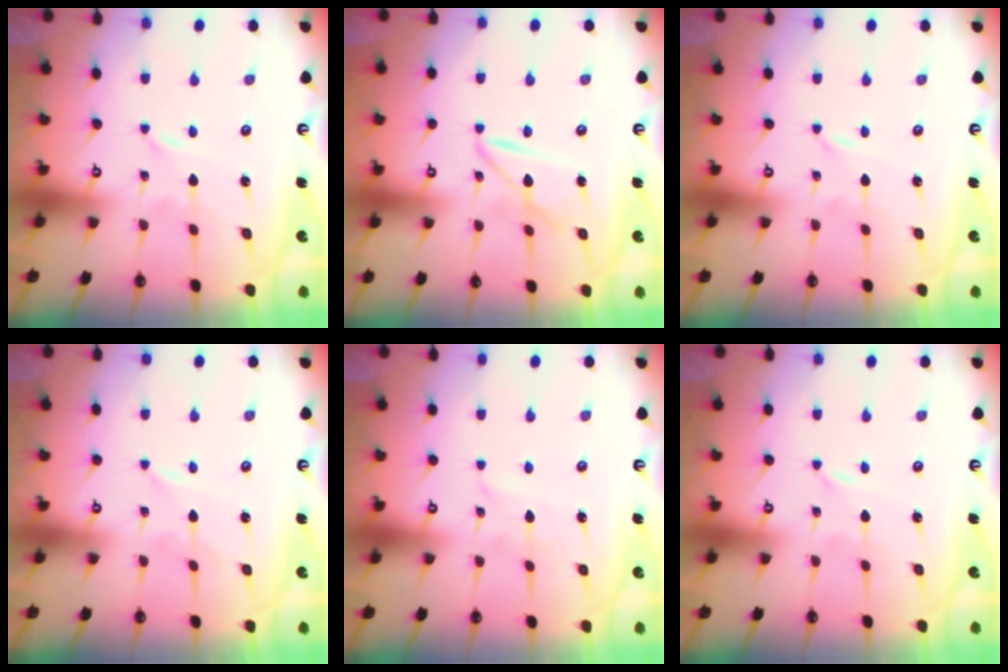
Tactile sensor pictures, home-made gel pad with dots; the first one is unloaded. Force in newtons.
{"total": 9.1, "press": 9.1, "slide": 0.8}
{"total": 0.0}
{"total": 1.7, "press": 1.7, "slide": 0.2}
{"total": 2.3, "press": 2.3, "slide": 0.3}
{"total": 0.0}